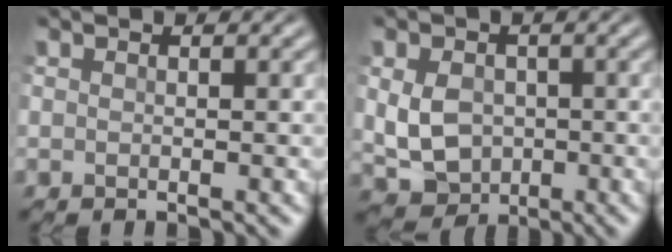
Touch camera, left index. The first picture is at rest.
{"total": 5.5, "force": [-0.6, 4.3, 3.5], "torque": [-0.070, -0.015, -0.006]}